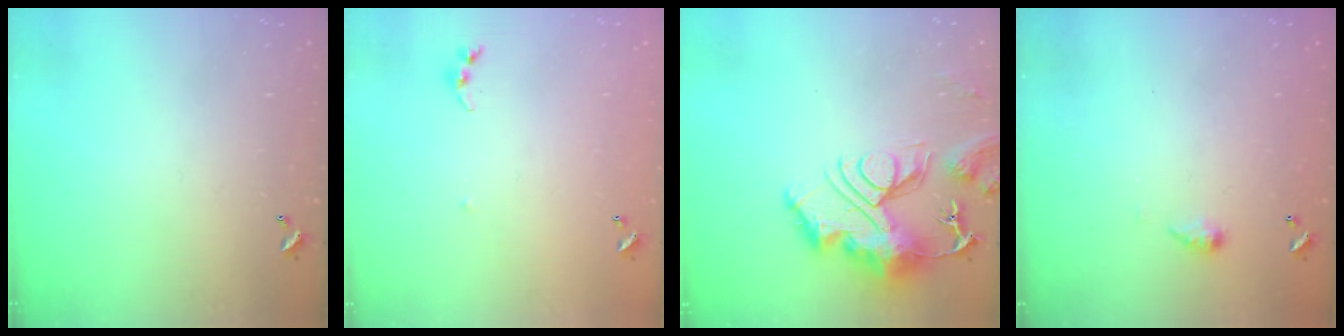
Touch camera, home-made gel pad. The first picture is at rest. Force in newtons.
{"total": 5.0, "press": 5.0, "slide": 0.6}
{"total": 14.1, "press": 14.1, "slide": 1.4}
{"total": 3.5, "press": 3.4, "slide": 0.6}